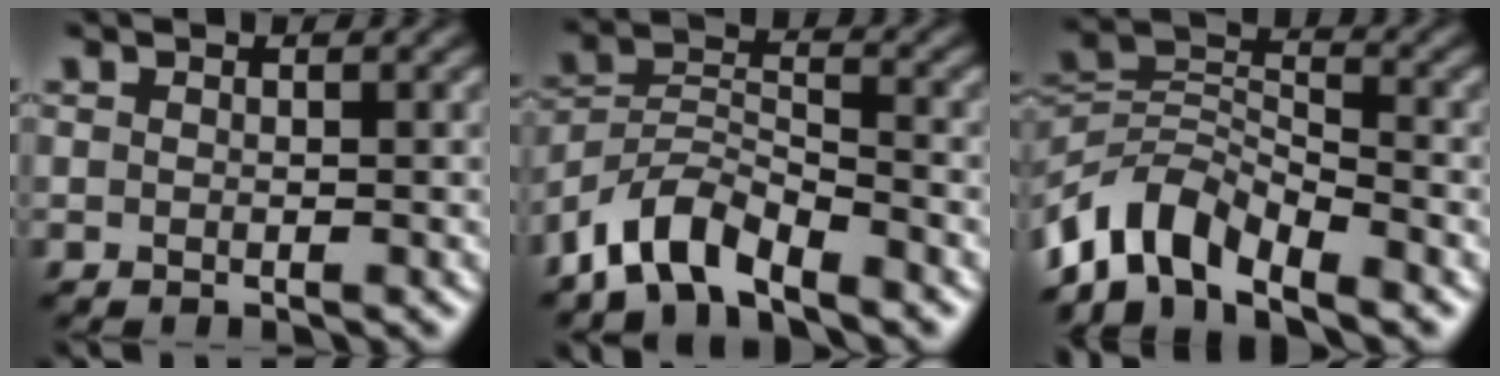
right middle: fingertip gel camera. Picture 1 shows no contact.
{"total": 5.4, "force": [-4.3, 1.8, 2.8], "torque": [-0.047, 0.001, -0.092]}
{"total": 6.8, "force": [-5.2, 2.9, 3.3], "torque": [-0.050, -0.002, -0.113]}